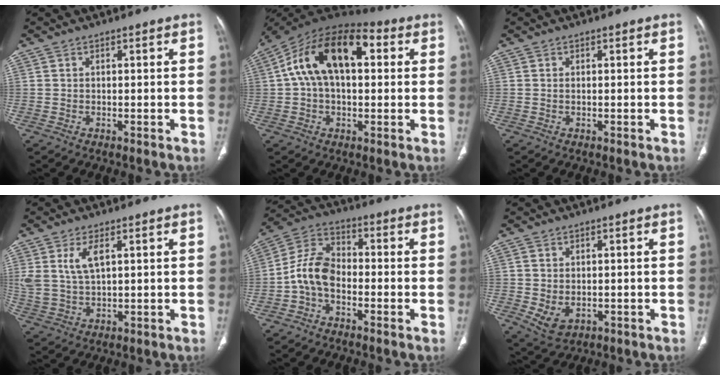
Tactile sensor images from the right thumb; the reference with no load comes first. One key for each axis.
{"total": 17.8, "fx": 3.9, "fy": 10.0, "fz": 14.2, "tx": -0.238, "ty": 0.040, "tz": 0.057}
{"total": 0.0}
{"total": 6.4, "fx": 2.5, "fy": 2.9, "fz": 5.1, "tx": -0.116, "ty": -0.007, "tz": 0.060}
{"total": 8.3, "fx": -2.3, "fy": 5.4, "fz": 5.9, "tx": -0.106, "ty": 0.033, "tz": -0.058}
{"total": 4.6, "fx": -0.5, "fy": 3.4, "fz": 3.1, "tx": -0.054, "ty": -0.006, "tz": 0.009}